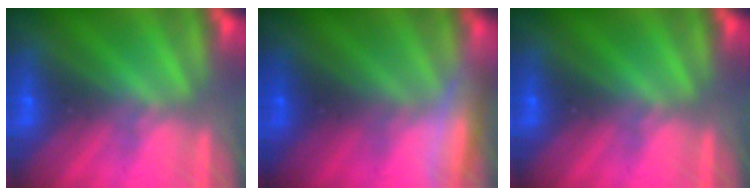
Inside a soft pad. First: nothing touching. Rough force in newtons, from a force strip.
{"total": 2.8}
{"total": 0.0}